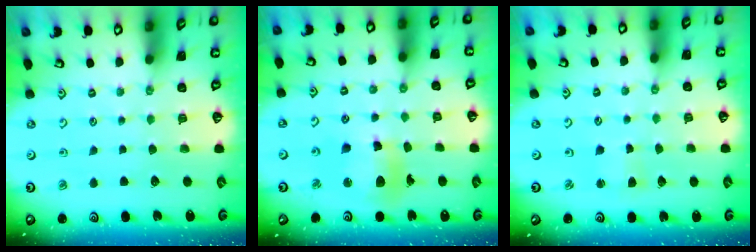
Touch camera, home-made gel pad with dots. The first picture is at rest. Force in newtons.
{"total": 12.3, "press": 12.2, "slide": 1.7}
{"total": 2.9, "press": 2.9, "slide": 0.4}